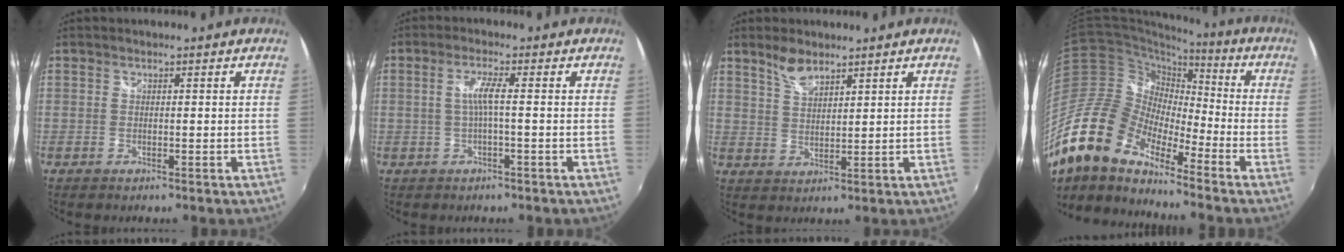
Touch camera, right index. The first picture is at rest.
{"total": 2.7, "force": [-0.5, -0.2, 2.7], "torque": [-0.055, 0.003, -0.009]}
{"total": 4.5, "force": [3.6, 1.4, 2.3], "torque": [-0.042, 0.002, 0.069]}
{"total": 18.9, "force": [-13.6, 7.8, 10.5], "torque": [-0.197, -0.012, -0.279]}